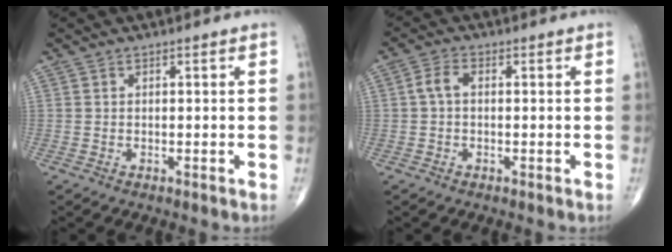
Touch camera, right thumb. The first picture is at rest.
{"total": 2.8, "force": [0.0, 1.6, 2.3], "torque": [-0.047, 0.009, -0.004]}